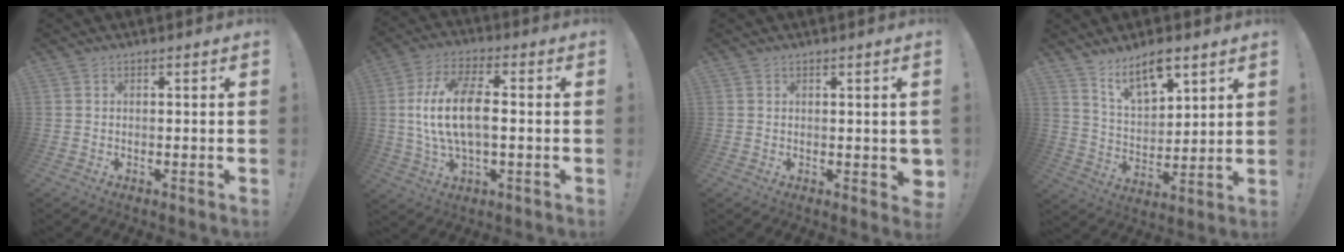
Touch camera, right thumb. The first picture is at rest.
{"total": 15.0, "force": [0.2, 6.8, 13.3], "torque": [-0.256, 0.006, 0.002]}
{"total": 2.1, "force": [0.6, 1.4, 1.4], "torque": [-0.013, 0.000, 0.012]}
{"total": 11.2, "force": [8.3, 4.6, 6.0], "torque": [-0.093, -0.051, 0.149]}